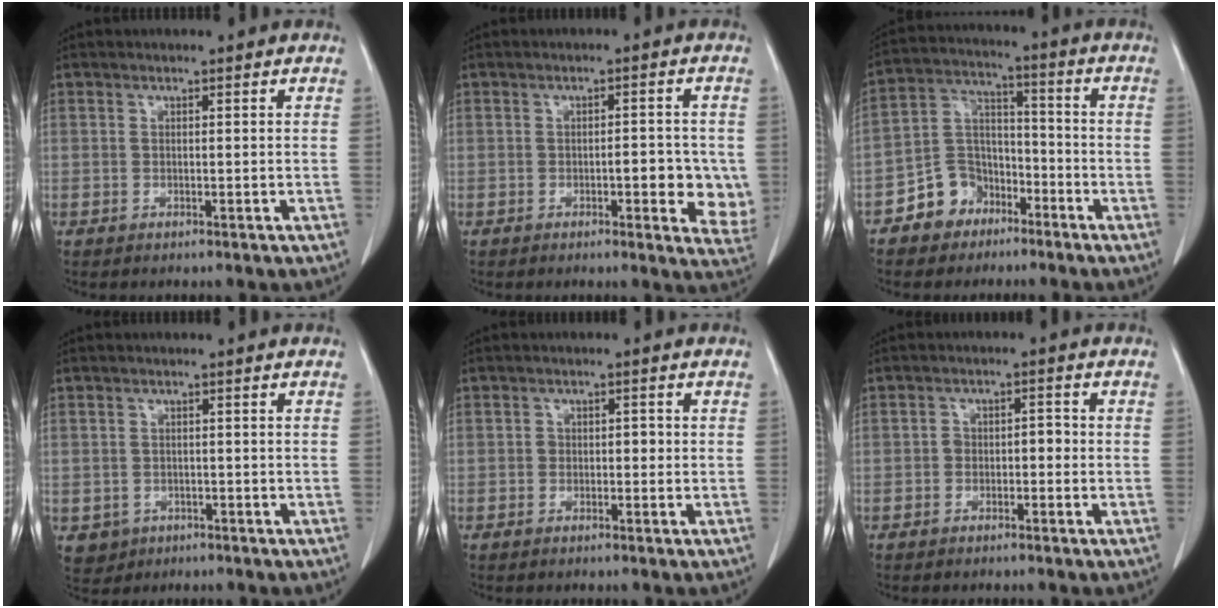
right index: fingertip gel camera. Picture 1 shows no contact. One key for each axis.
{"total": 6.7, "fx": -1.1, "fy": 2.1, "fz": 6.3, "tx": -0.067, "ty": -0.004, "tz": -0.014}
{"total": 8.6, "fx": -5.4, "fy": 6.3, "fz": 2.0, "tx": -0.046, "ty": 0.026, "tz": -0.095}
{"total": 3.2, "fx": -1.1, "fy": 2.9, "fz": 0.5, "tx": -0.006, "ty": 0.005, "tz": -0.012}
{"total": 1.4, "fx": -0.2, "fy": 1.0, "fz": 1.0, "tx": -0.007, "ty": 0.007, "tz": 0.000}
{"total": 2.4, "fx": -0.7, "fy": 1.4, "fz": 1.8, "tx": -0.021, "ty": 0.018, "tz": -0.009}